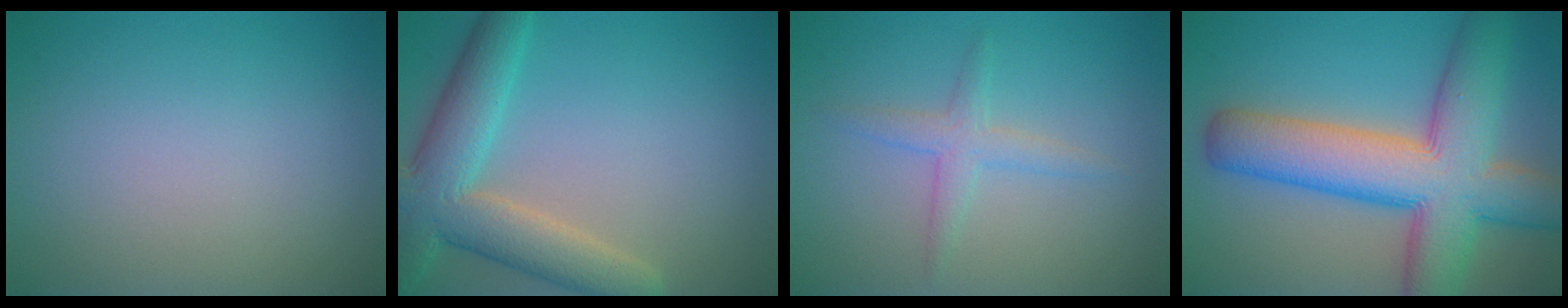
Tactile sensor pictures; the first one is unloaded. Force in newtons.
{"total": 7.3, "press": 7.3, "slide": 0.6}
{"total": 2.2, "press": 2.2, "slide": 0.1}
{"total": 11.8, "press": 11.8, "slide": 0.4}